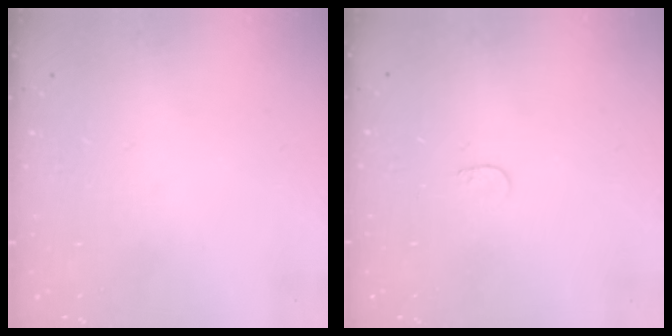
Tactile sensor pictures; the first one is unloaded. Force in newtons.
{"total": 3.3, "press": 3.3, "slide": 0.3}